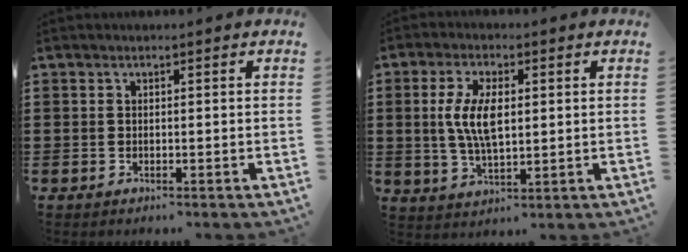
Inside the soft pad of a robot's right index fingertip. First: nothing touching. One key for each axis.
{"total": 7.5, "fx": 0.7, "fy": 3.3, "fz": 6.7, "tx": -0.143, "ty": 0.007, "tz": 0.007}